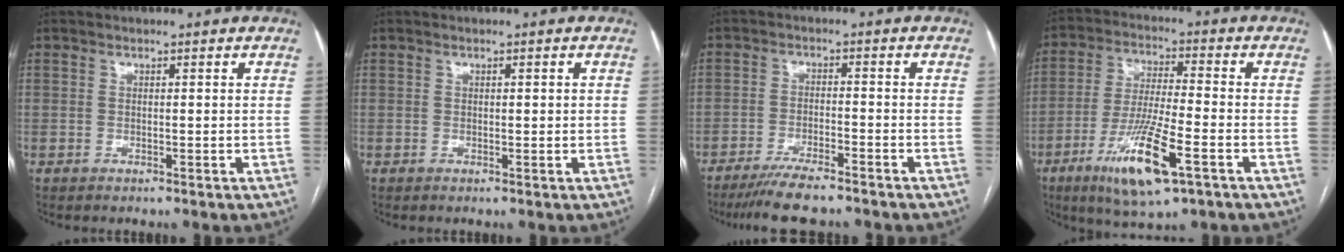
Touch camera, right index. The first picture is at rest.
{"total": 1.0, "force": [0.1, 0.3, 1.0], "torque": [-0.014, 0.000, 0.002]}
{"total": 7.9, "force": [-6.6, 0.7, 4.2], "torque": [-0.068, -0.020, -0.111]}
{"total": 13.6, "force": [-6.3, 1.9, 11.8], "torque": [-0.229, -0.025, -0.110]}